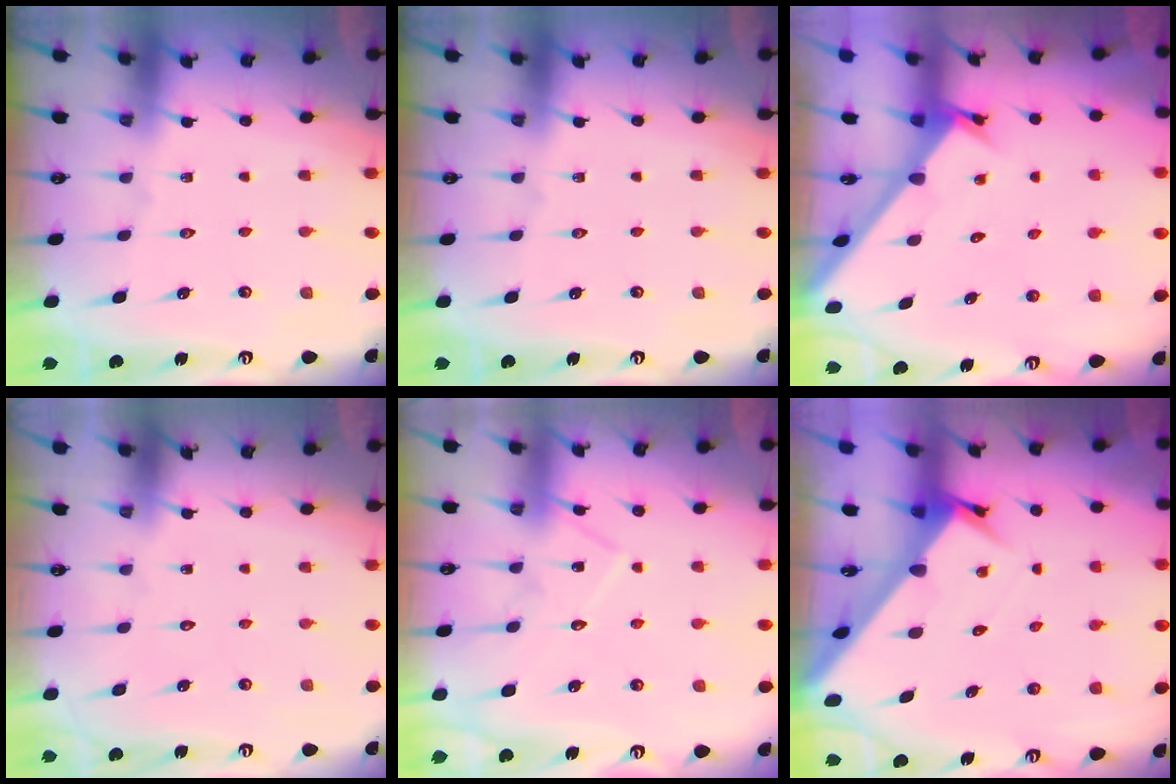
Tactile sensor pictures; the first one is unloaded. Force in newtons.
{"total": 0.0}
{"total": 2.4, "press": 2.4, "slide": 0.1}
{"total": 1.6, "press": 1.6, "slide": 0.1}
{"total": 11.6, "press": 11.5, "slide": 0.6}
{"total": 3.8, "press": 3.8, "slide": 0.3}